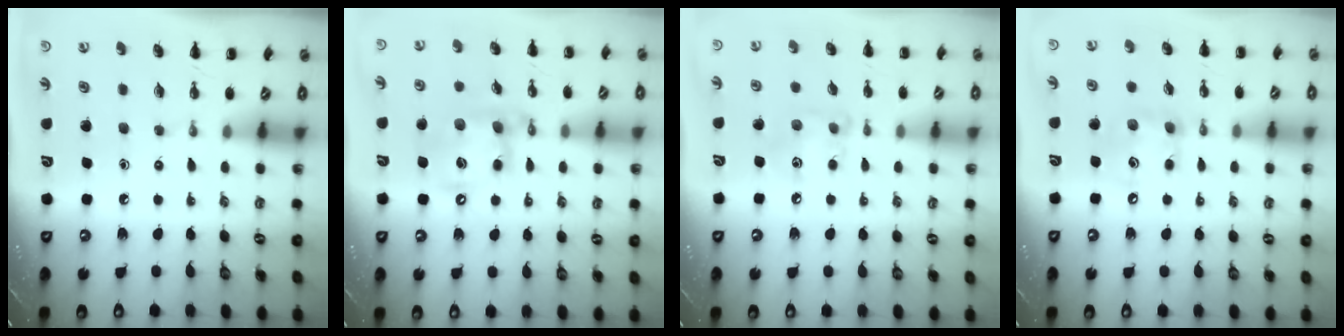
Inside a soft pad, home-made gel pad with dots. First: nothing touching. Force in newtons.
{"total": 15.7, "press": 15.4, "slide": 2.9}
{"total": 5.9, "press": 5.9, "slide": 0.3}
{"total": 8.2, "press": 8.2, "slide": 0.9}